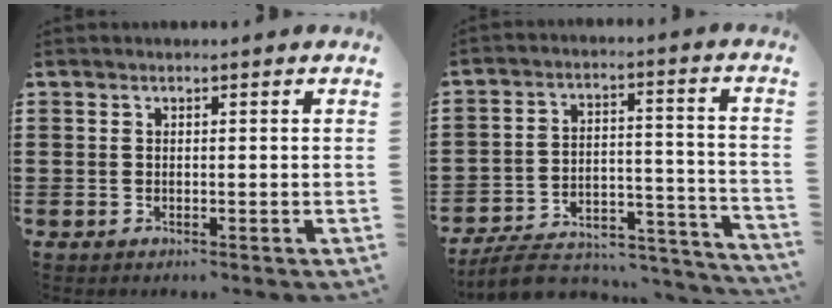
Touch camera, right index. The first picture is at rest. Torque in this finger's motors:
{"motor_torque": [-2.14, 0.00, -0.67, -0.21]}